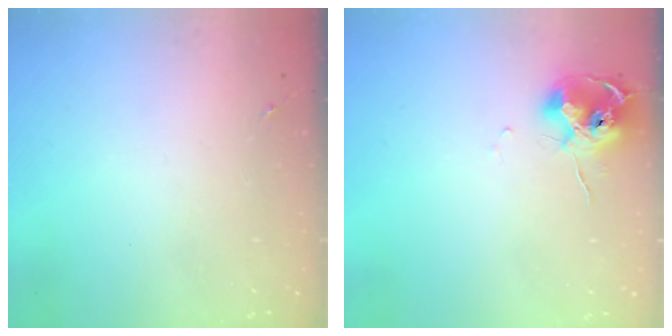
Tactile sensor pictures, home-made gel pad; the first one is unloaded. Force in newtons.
{"total": 10.6, "press": 10.5, "slide": 0.8}